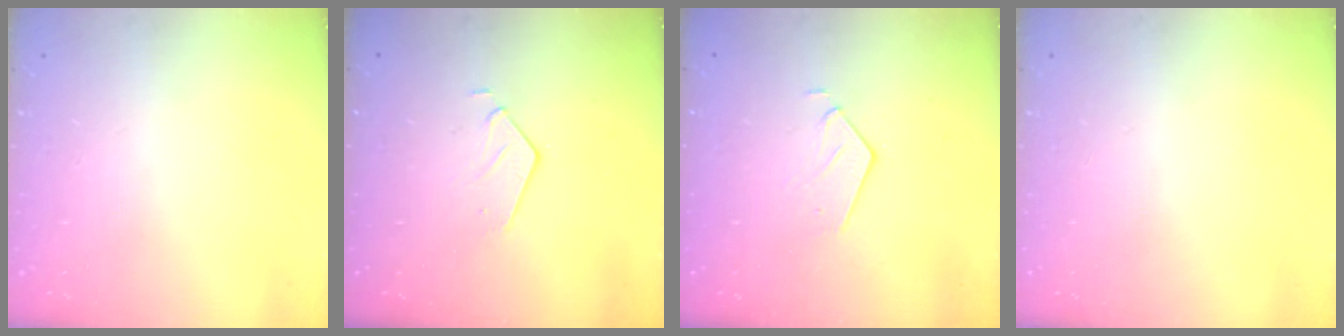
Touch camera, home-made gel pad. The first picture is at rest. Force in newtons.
{"total": 3.6, "press": 3.6, "slide": 0.3}
{"total": 3.1, "press": 3.1, "slide": 0.2}
{"total": 0.0}